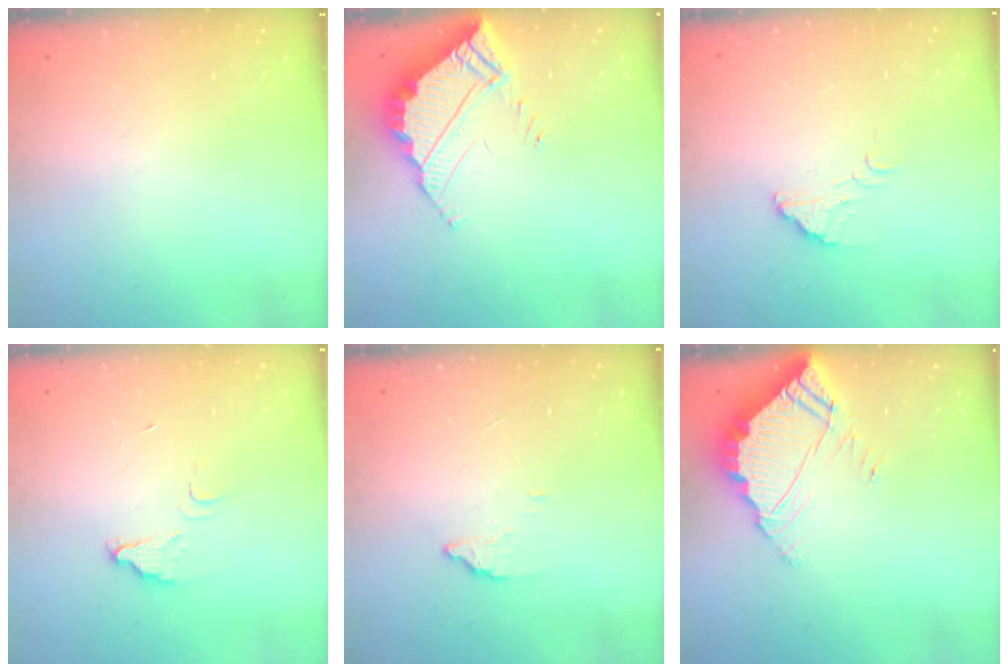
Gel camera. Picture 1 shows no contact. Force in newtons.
{"total": 5.8, "press": 5.8, "slide": 0.4}
{"total": 2.5, "press": 2.5, "slide": 0.1}
{"total": 3.7, "press": 3.7, "slide": 0.3}
{"total": 2.0, "press": 2.0, "slide": 0.1}
{"total": 7.4, "press": 7.4, "slide": 0.2}